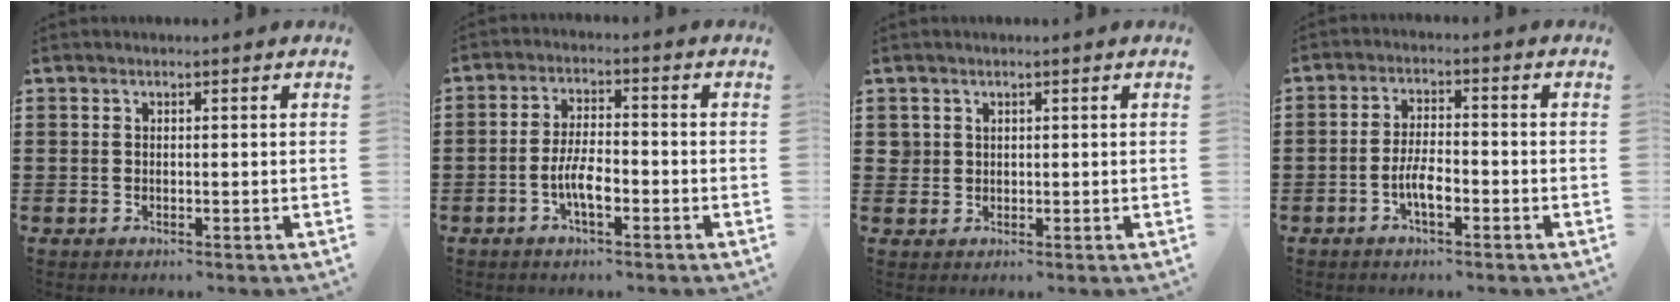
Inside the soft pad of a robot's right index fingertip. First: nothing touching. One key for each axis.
{"total": 5.1, "fx": -1.9, "fy": 1.2, "fz": 4.6, "tx": -0.100, "ty": -0.002, "tz": -0.042}
{"total": 1.7, "fx": 1.0, "fy": 1.4, "fz": 0.2, "tx": -0.008, "ty": 0.007, "tz": 0.019}
{"total": 4.4, "fx": -1.8, "fy": 1.0, "fz": 3.9, "tx": -0.082, "ty": -0.001, "tz": -0.038}